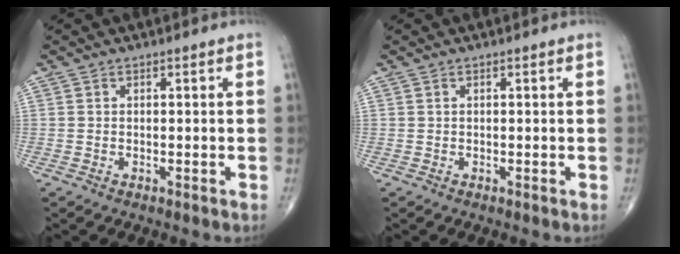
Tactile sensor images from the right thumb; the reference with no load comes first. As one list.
[{"total": 0.0}]